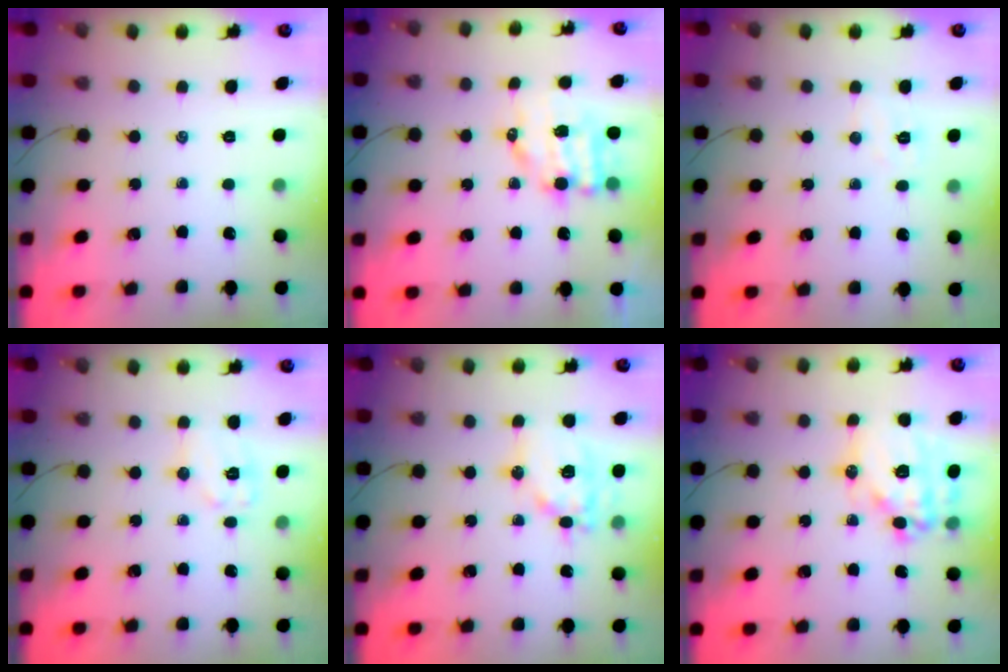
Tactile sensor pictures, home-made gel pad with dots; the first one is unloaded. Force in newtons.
{"total": 8.5, "press": 8.4, "slide": 1.2}
{"total": 3.9, "press": 3.8, "slide": 0.9}
{"total": 7.3, "press": 7.2, "slide": 0.4}
{"total": 13.3, "press": 13.2, "slide": 1.7}
{"total": 15.9, "press": 15.7, "slide": 2.6}